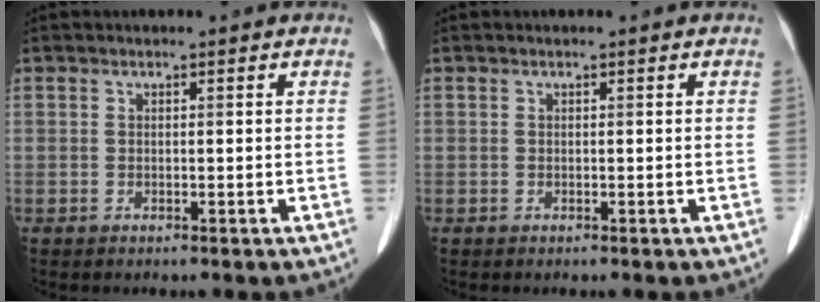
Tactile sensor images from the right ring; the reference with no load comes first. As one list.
[{"total": 0.0}]